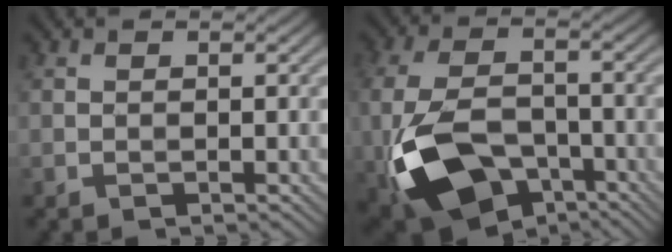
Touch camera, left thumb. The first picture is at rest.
{"total": 14.5, "force": [-6.4, 8.6, 9.8], "torque": [-0.246, -0.037, -0.116]}